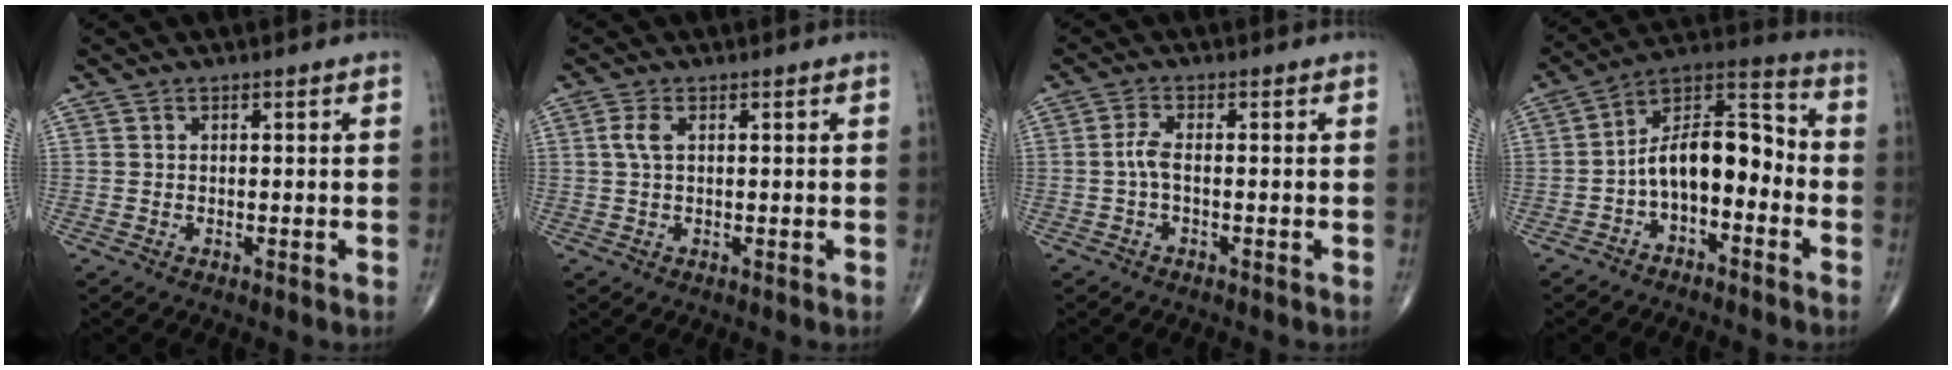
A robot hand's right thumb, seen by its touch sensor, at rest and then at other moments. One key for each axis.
{"total": 2.5, "fx": 0.6, "fy": 1.1, "fz": 2.1, "tx": -0.057, "ty": 0.008, "tz": 0.012}
{"total": 2.5, "fx": -0.5, "fy": 0.8, "fz": 2.3, "tx": -0.054, "ty": 0.003, "tz": -0.012}
{"total": 13.0, "fx": -3.2, "fy": 6.9, "fz": 10.6, "tx": -0.151, "ty": 0.067, "tz": -0.065}